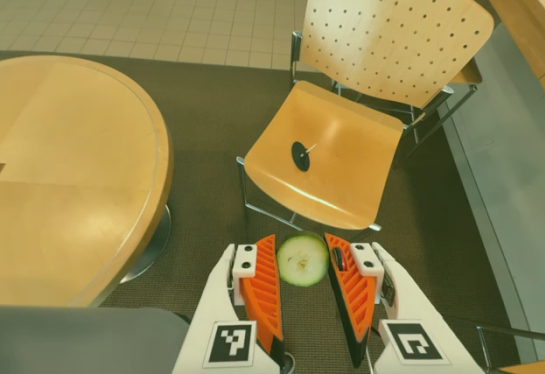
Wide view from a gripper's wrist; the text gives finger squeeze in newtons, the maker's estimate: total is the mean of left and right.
{"total": 9.7, "left": 9.8, "right": 9.6}